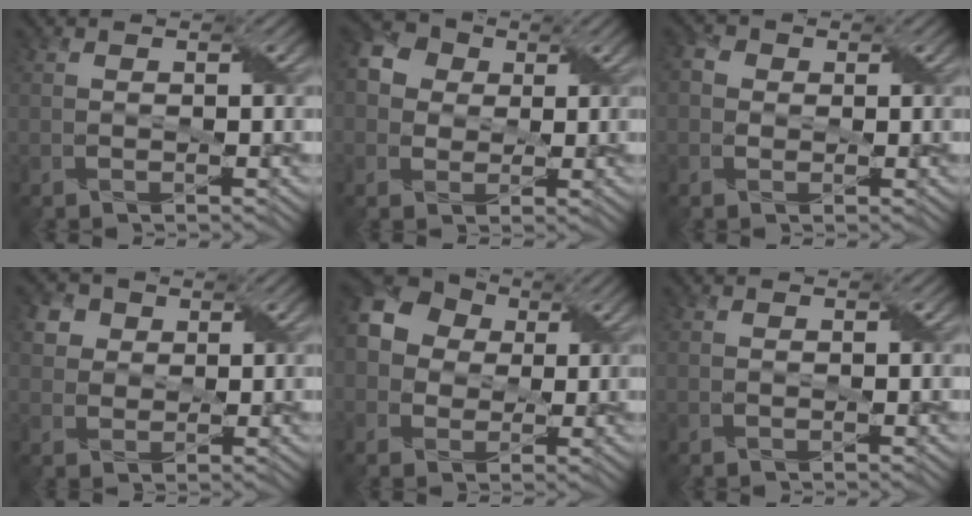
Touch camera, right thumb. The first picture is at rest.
{"total": 5.7, "force": [1.2, 5.0, 2.6], "torque": [-0.085, 0.014, 0.008]}
{"total": 2.2, "force": [0.2, 2.0, 0.8], "torque": [-0.022, 0.007, -0.005]}
{"total": 4.3, "force": [2.1, 3.5, 1.4], "torque": [-0.055, -0.004, 0.042]}
{"total": 10.7, "force": [2.0, 9.2, 4.9], "torque": [-0.149, 0.035, 0.011]}
{"total": 0.0}